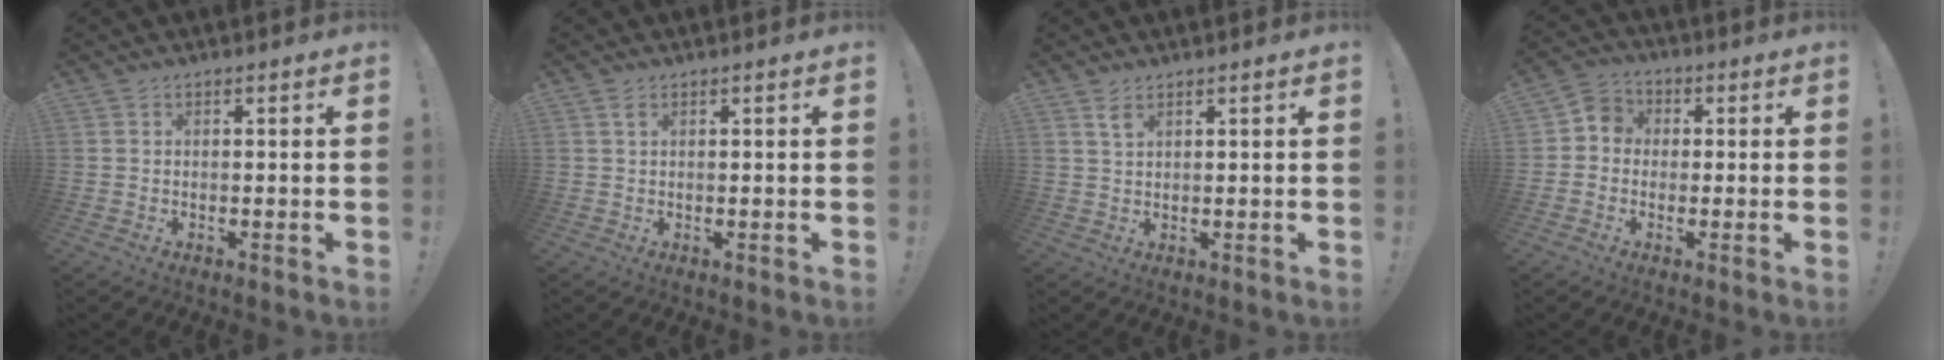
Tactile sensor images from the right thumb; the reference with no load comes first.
{"total": 1.6, "force": [0.8, 0.7, 1.2], "torque": [-0.024, 0.001, 0.014]}
{"total": 2.6, "force": [1.7, 1.2, 1.6], "torque": [-0.025, -0.007, 0.030]}
{"total": 5.2, "force": [-1.2, 4.7, 1.9], "torque": [-0.042, 0.021, -0.019]}